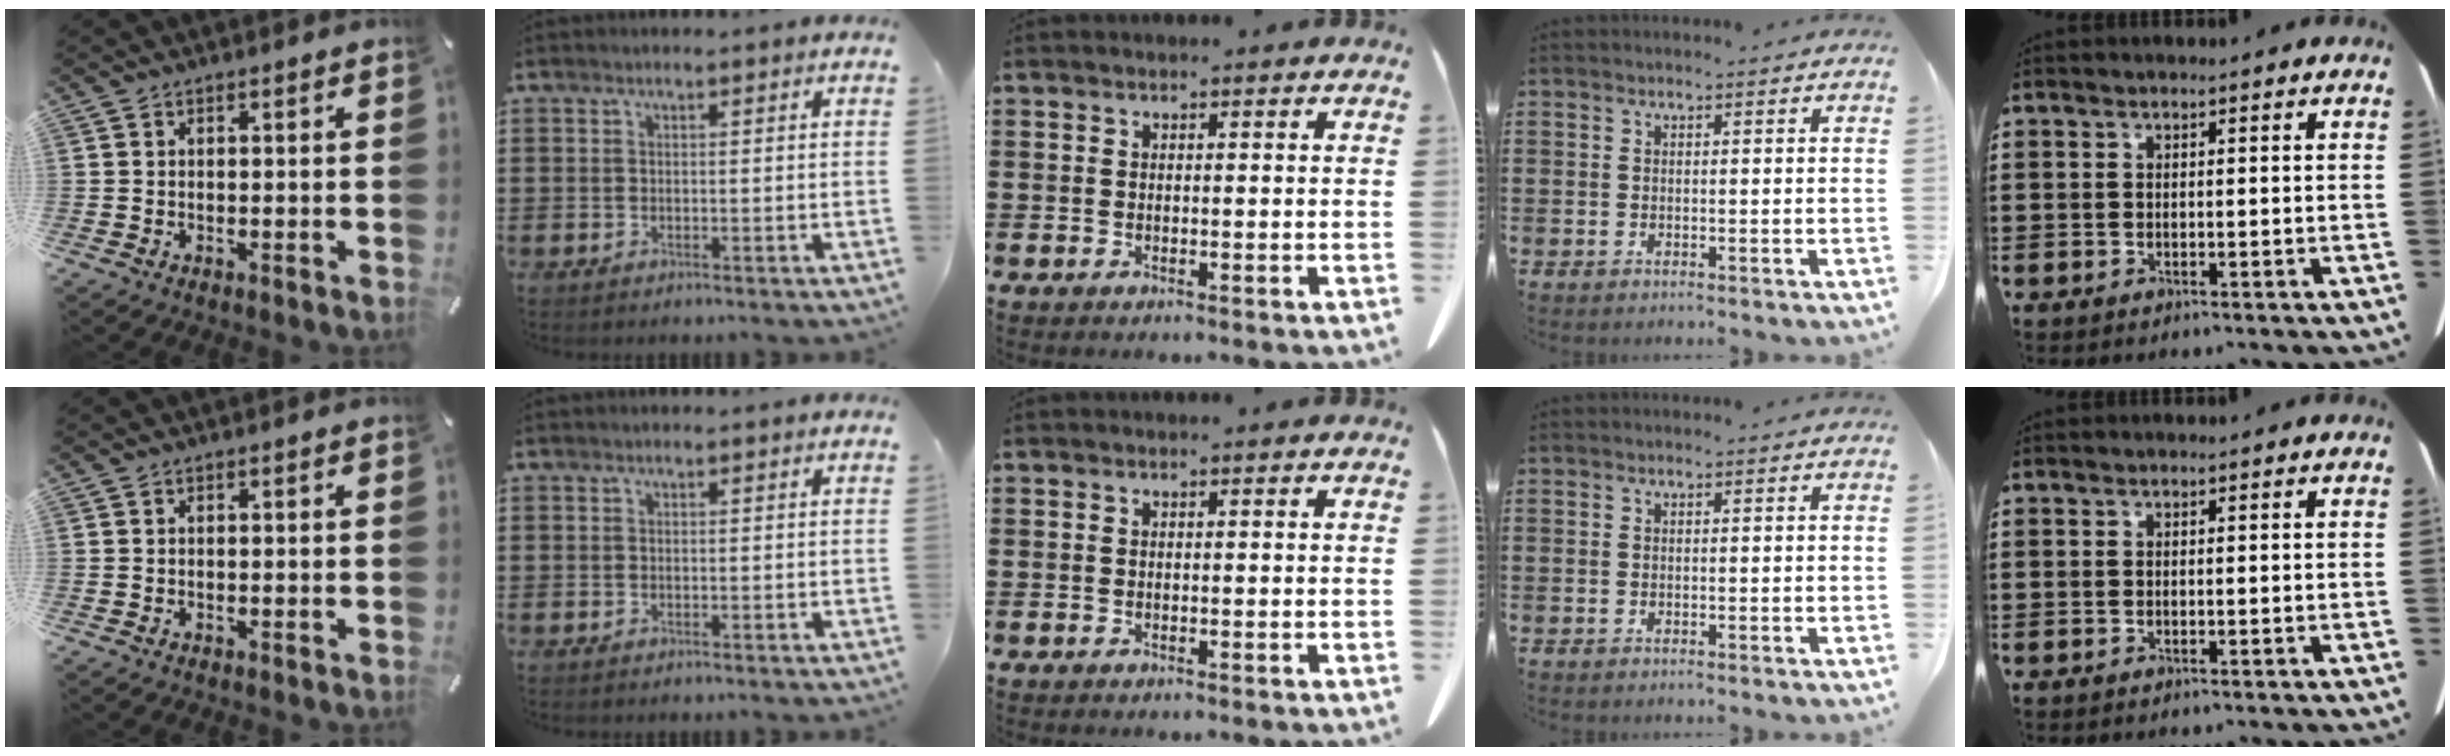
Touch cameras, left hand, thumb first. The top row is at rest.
{}